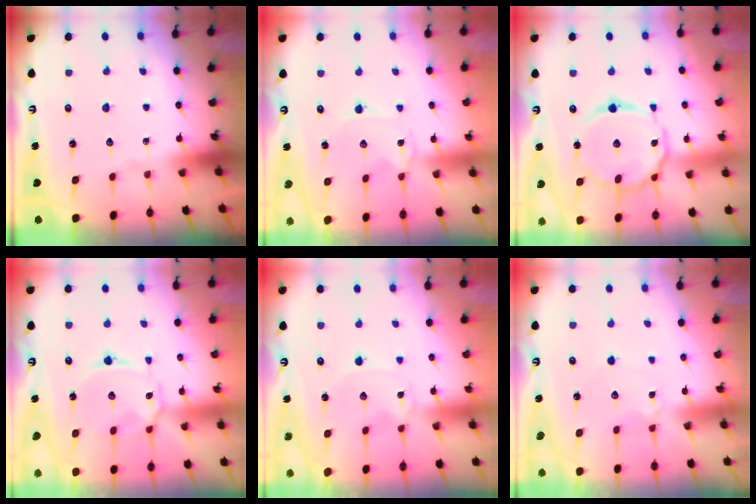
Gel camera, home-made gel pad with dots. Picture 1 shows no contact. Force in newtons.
{"total": 0.0}
{"total": 15.2, "press": 15.1, "slide": 1.2}
{"total": 4.7, "press": 4.7, "slide": 0.5}
{"total": 0.0}
{"total": 2.6, "press": 2.6, "slide": 0.2}